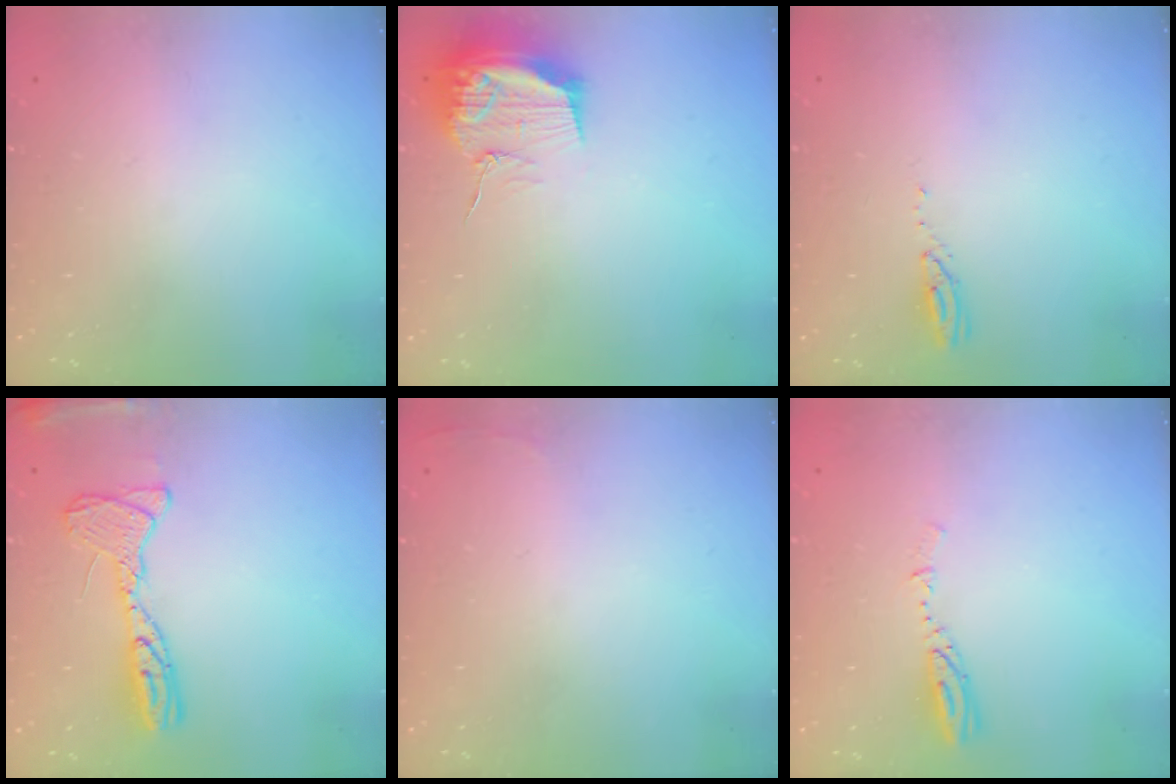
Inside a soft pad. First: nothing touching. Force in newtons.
{"total": 16.1, "press": 16.1, "slide": 0.2}
{"total": 3.0, "press": 2.9, "slide": 0.3}
{"total": 13.8, "press": 13.7, "slide": 1.3}
{"total": 2.5, "press": 2.4, "slide": 0.9}
{"total": 3.7, "press": 3.7, "slide": 0.4}